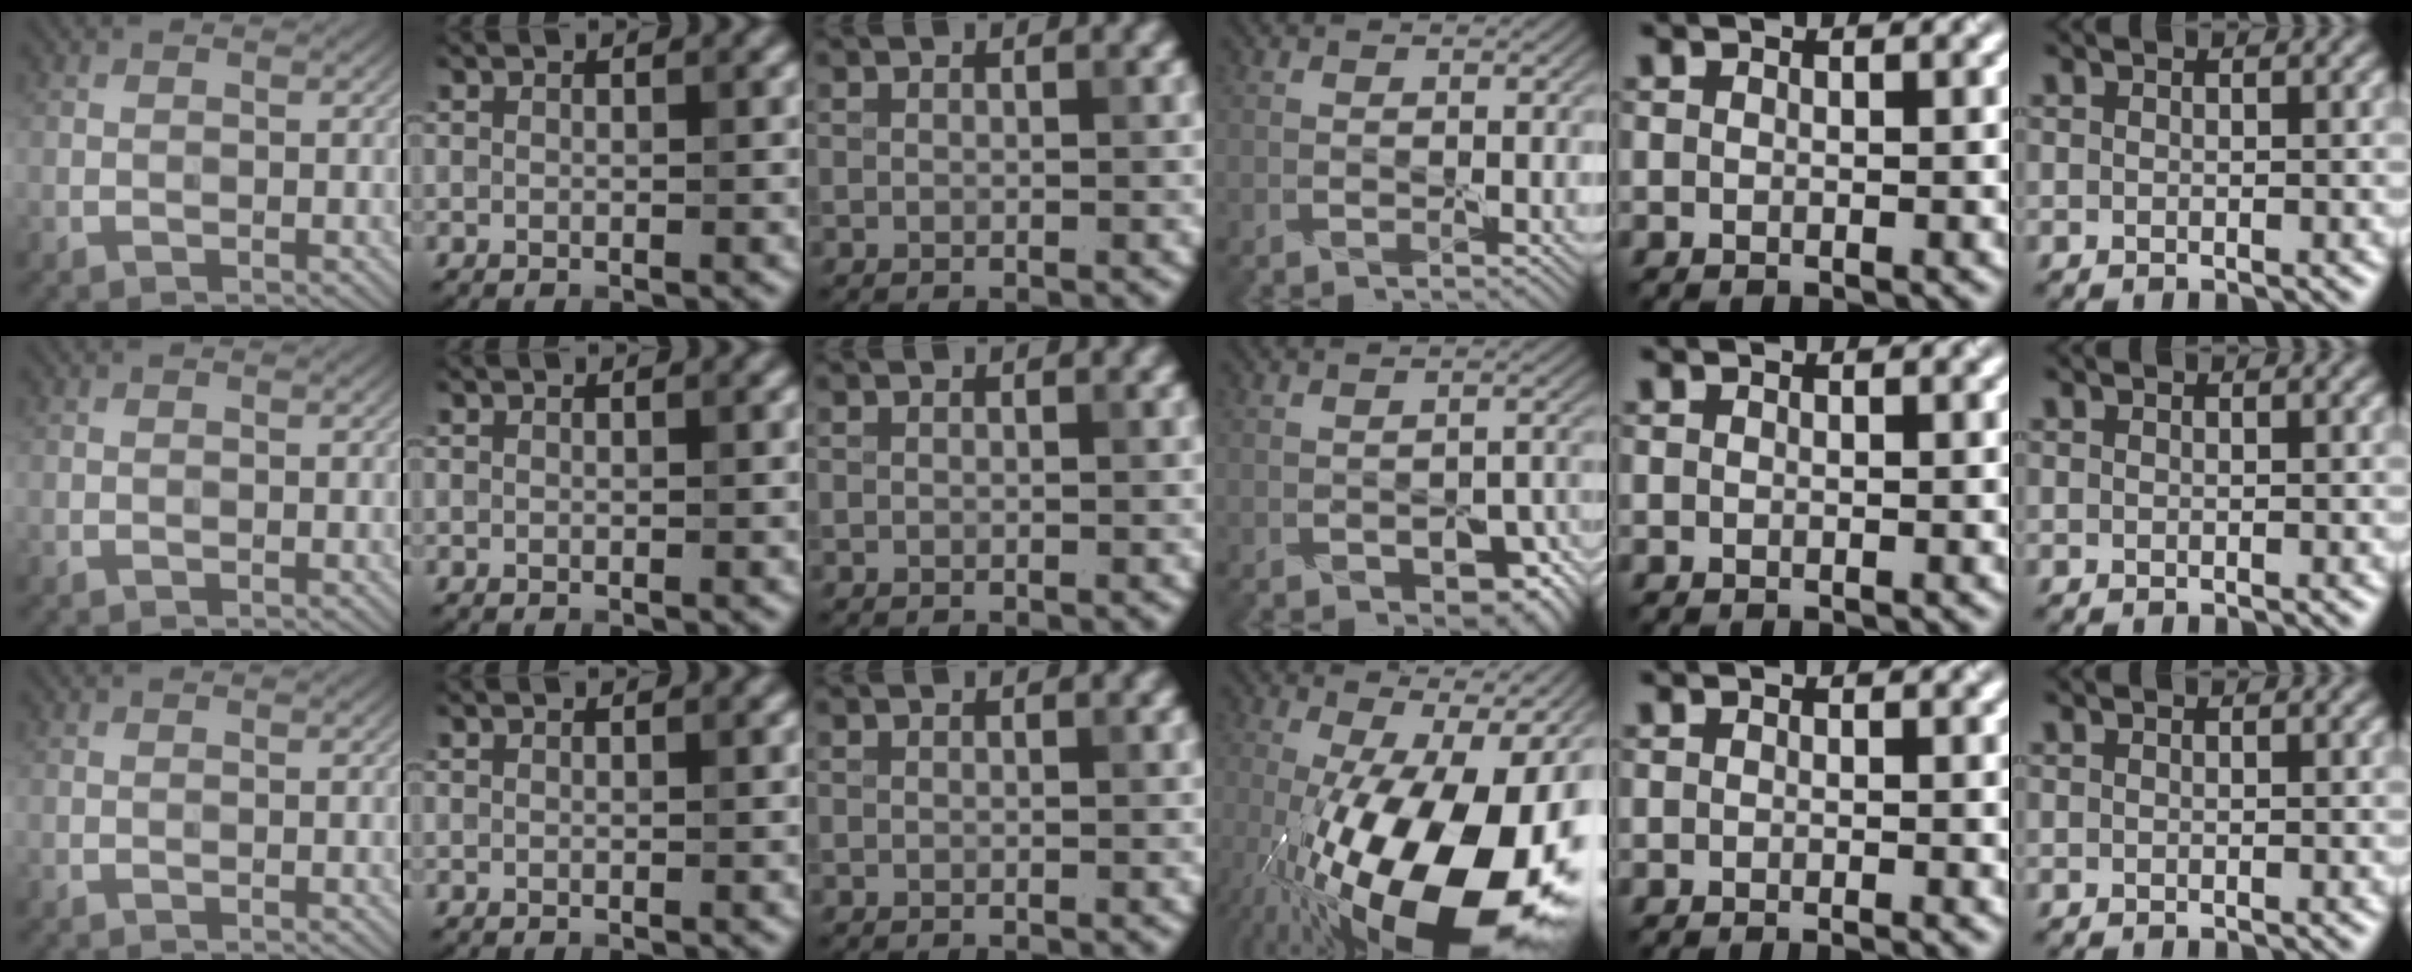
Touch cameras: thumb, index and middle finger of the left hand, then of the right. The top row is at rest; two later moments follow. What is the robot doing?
{"motion": "peel", "object": "cling film"}